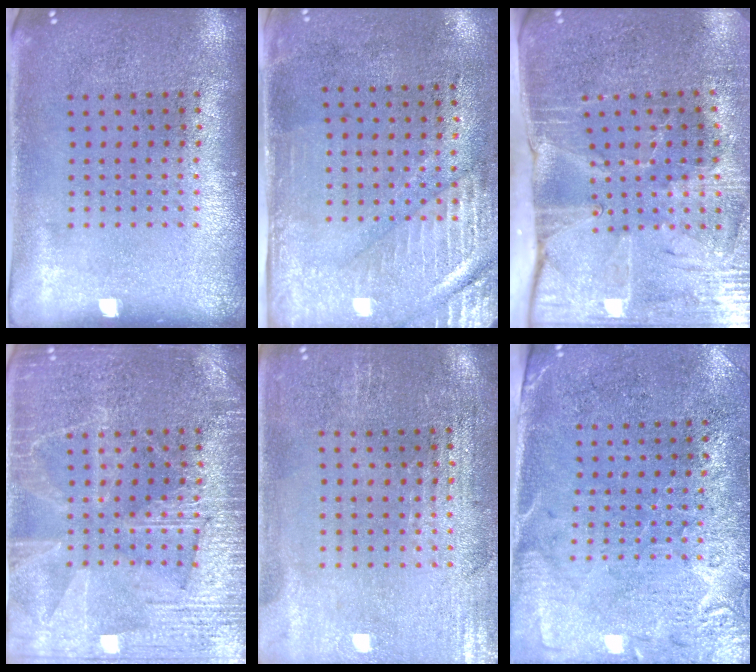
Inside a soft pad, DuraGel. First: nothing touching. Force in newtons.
{"total": 2.9, "press": 2.4, "slide": 1.6}
{"total": 4.4, "press": 3.7, "slide": 2.4}
{"total": 3.6, "press": 3.5, "slide": 0.6}
{"total": 0.6, "press": 0.5, "slide": 0.3}
{"total": 2.7, "press": 2.4, "slide": 1.3}